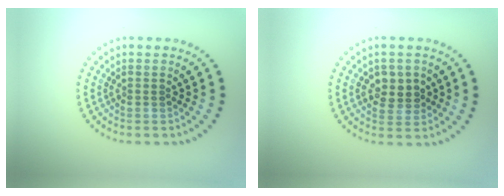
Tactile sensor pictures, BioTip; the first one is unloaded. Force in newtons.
{"total": 2.8, "press": 2.8, "slide": 0.4}